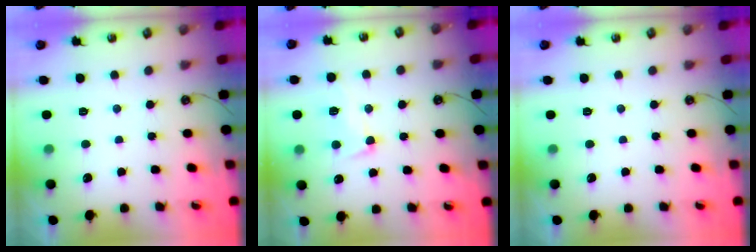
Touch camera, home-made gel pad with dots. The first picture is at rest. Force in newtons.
{"total": 5.0, "press": 4.9, "slide": 1.2}
{"total": 0.0}